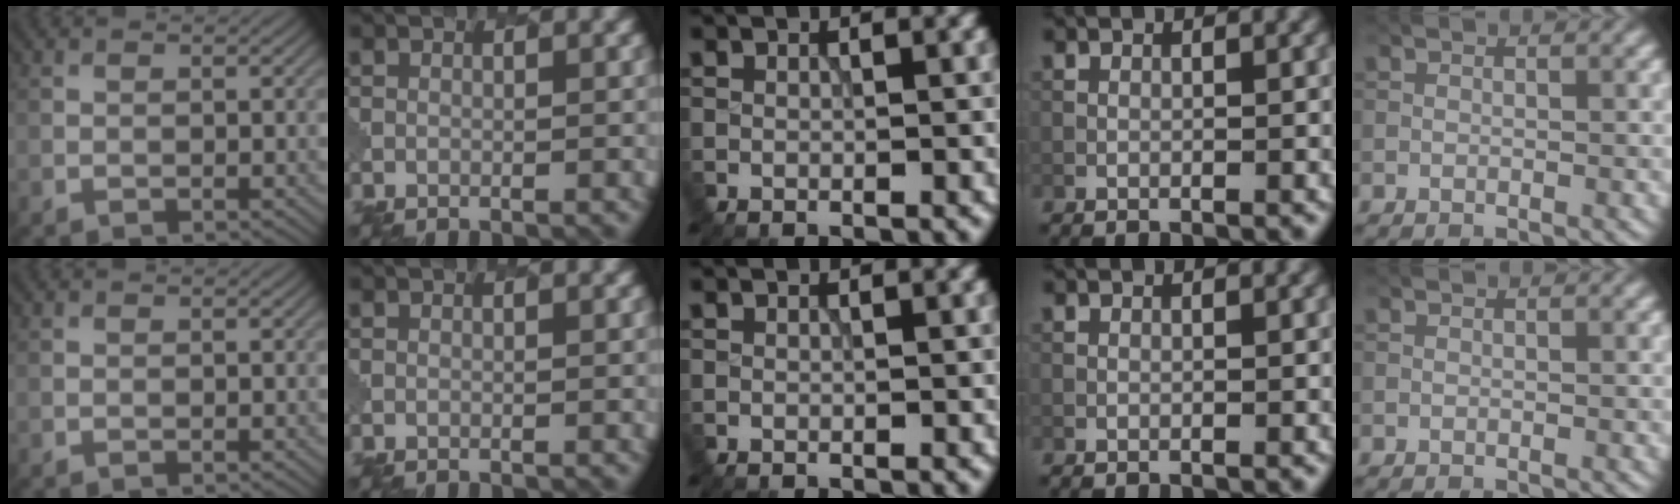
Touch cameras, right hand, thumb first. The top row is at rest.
{}